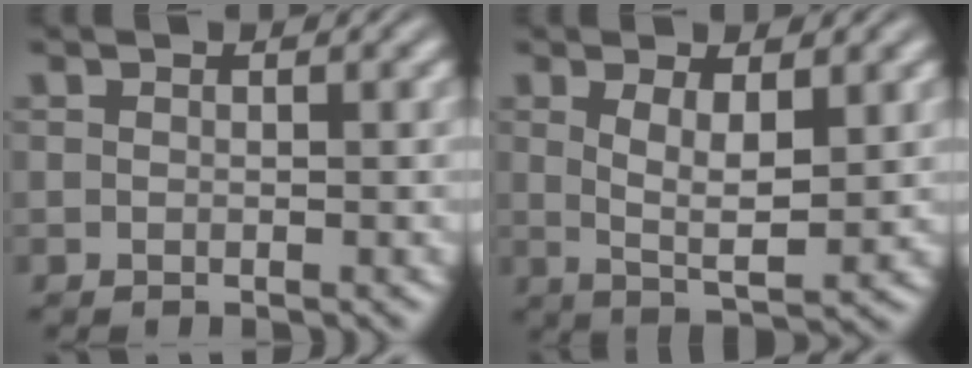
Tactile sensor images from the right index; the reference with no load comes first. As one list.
[{"total": 4.2, "force": [0.5, 0.7, 4.1], "torque": [-0.068, -0.018, 0.018]}]